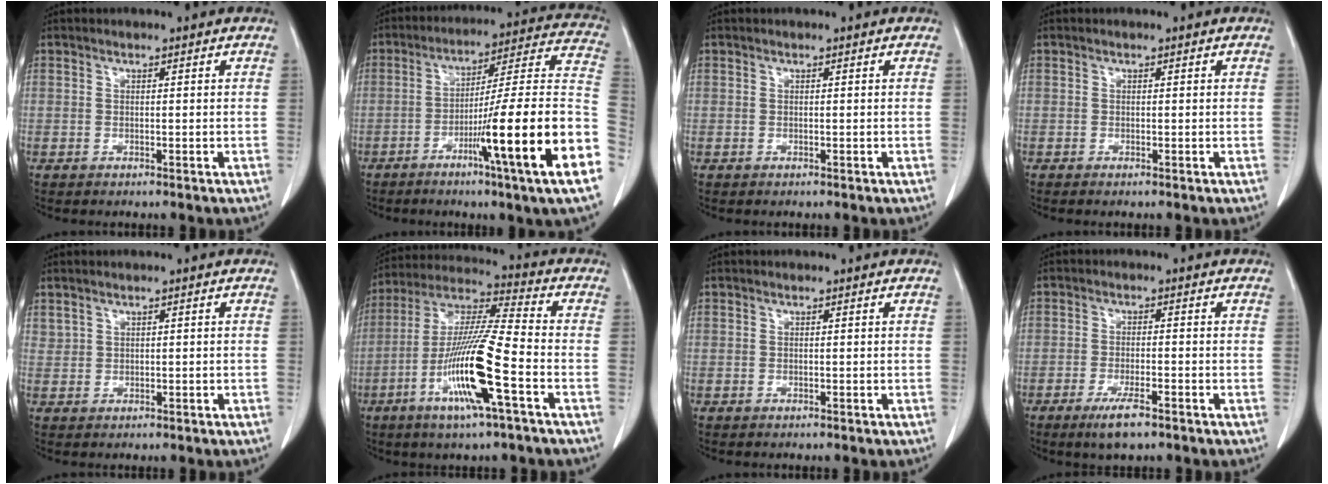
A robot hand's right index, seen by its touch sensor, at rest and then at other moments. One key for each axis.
{"total": 21.6, "fx": -8.0, "fy": -1.5, "fz": 20.0, "tx": -0.247, "ty": -0.007, "tz": -0.129}
{"total": 0.0}
{"total": 0.0}
{"total": 0.9, "fx": 0.7, "fy": 0.4, "fz": 0.1, "tx": 0.000, "ty": 0.008, "tz": 0.019}
{"total": 15.4, "fx": -5.6, "fy": 0.3, "fz": 14.4, "tx": -0.287, "ty": -0.011, "tz": -0.108}
{"total": 0.0}
{"total": 4.8, "fx": -3.1, "fy": 0.7, "fz": 3.6, "tx": -0.072, "ty": -0.009, "tz": -0.053}